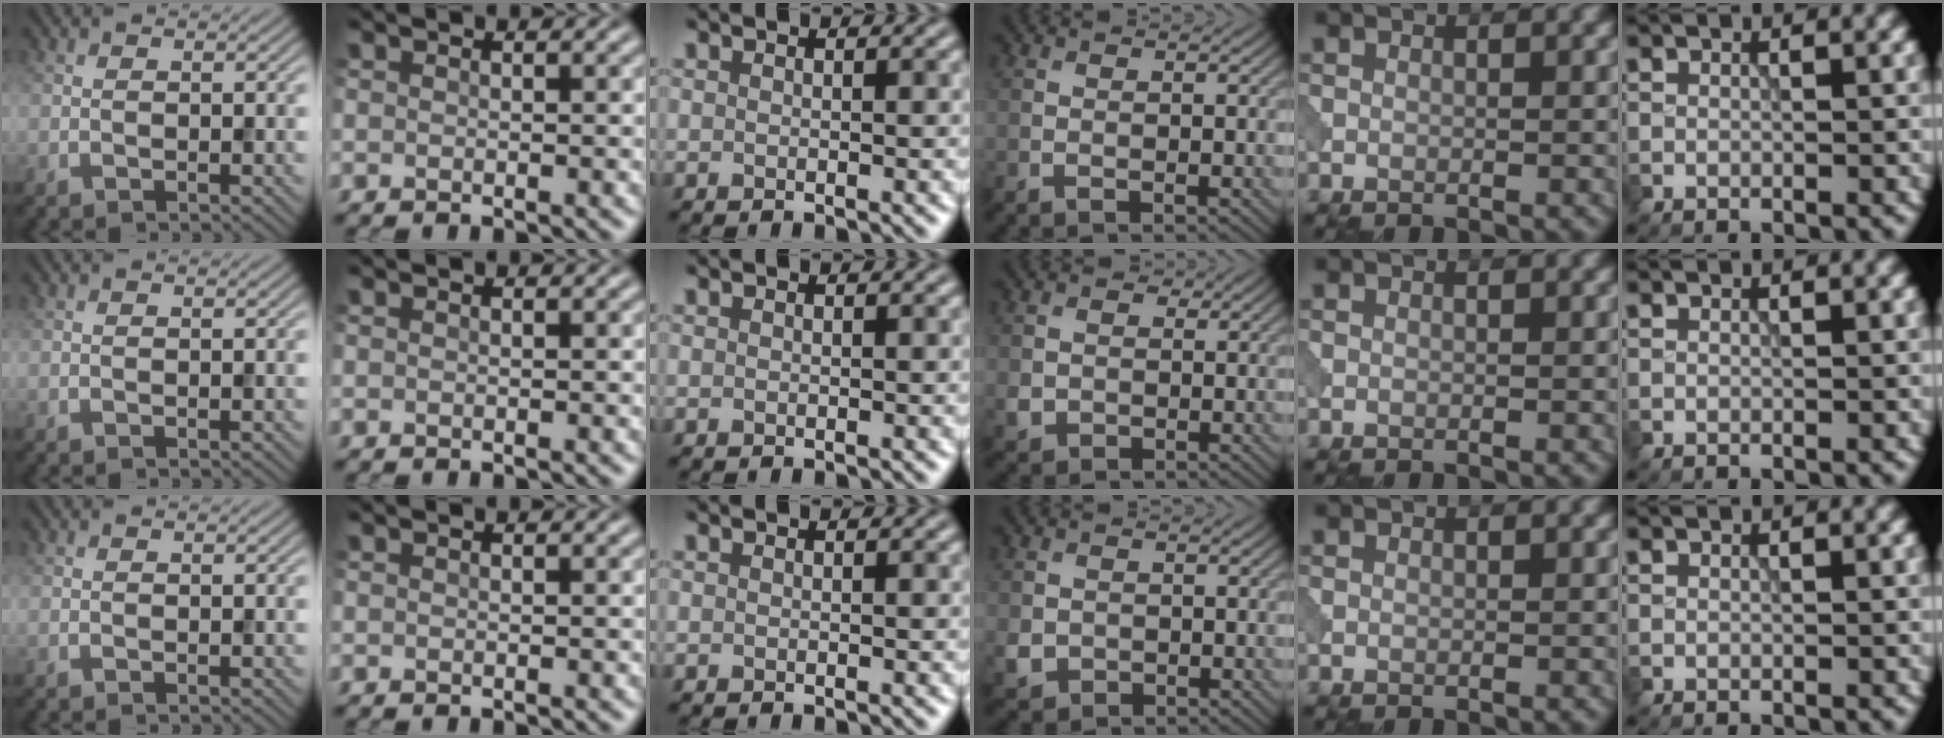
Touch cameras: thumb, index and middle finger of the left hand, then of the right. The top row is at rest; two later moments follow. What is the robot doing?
{"motion": "open", "object": "sandwich press"}